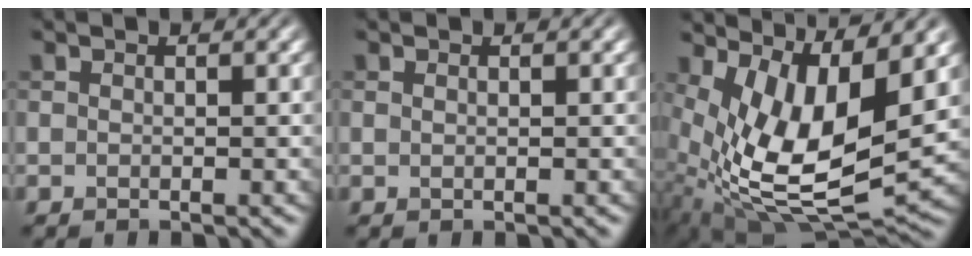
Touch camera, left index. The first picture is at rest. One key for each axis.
{"total": 0.0}
{"total": 12.2, "fx": 2.4, "fy": 4.8, "fz": 10.9, "tx": -0.216, "ty": -0.020, "tz": 0.055}